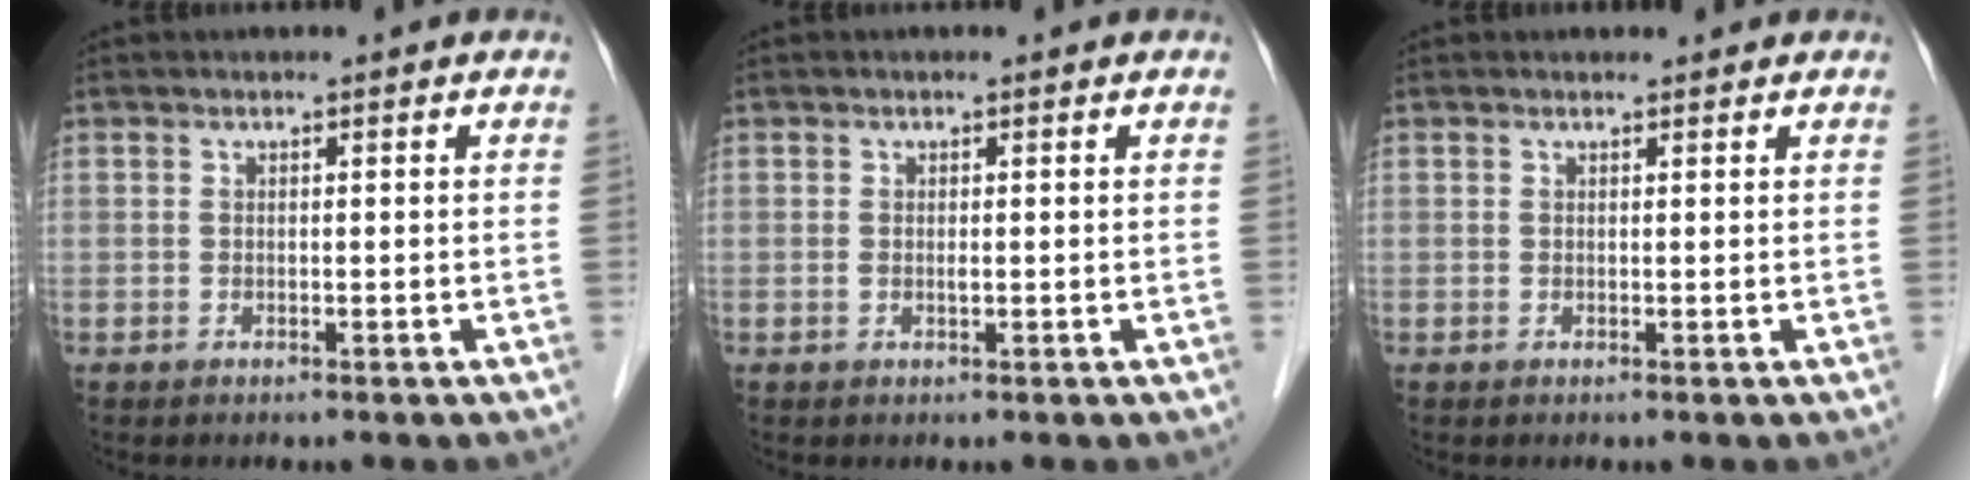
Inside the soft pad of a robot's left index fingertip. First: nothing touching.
{"total": 0.7, "force": [0.0, 0.2, 0.7], "torque": [-0.015, -0.002, 0.000]}
{"total": 1.0, "force": [1.0, 0.3, 0.1], "torque": [-0.011, 0.004, 0.013]}